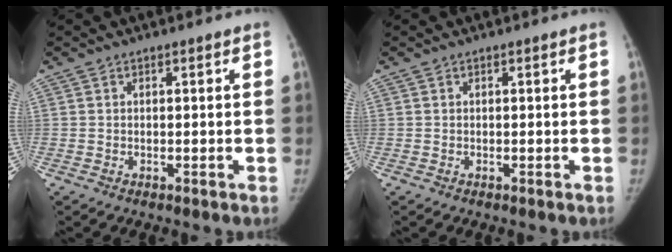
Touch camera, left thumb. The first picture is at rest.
{"total": 0.0}